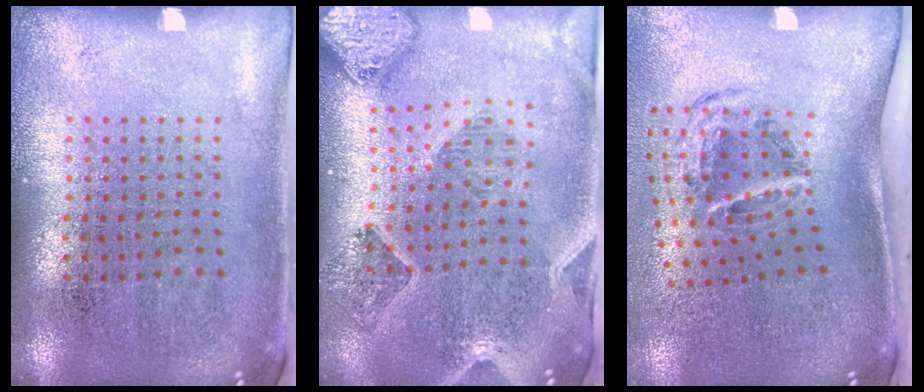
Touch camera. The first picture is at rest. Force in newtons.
{"total": 1.8, "press": 1.7, "slide": 0.4}
{"total": 1.8, "press": 1.1, "slide": 1.5}